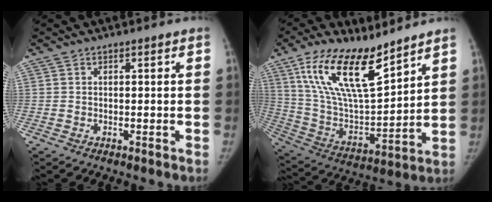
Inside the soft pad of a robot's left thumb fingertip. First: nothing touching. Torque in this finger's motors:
{"motor_torque": [1.18, 1.18, 1.65, -1.12, 0.48]}